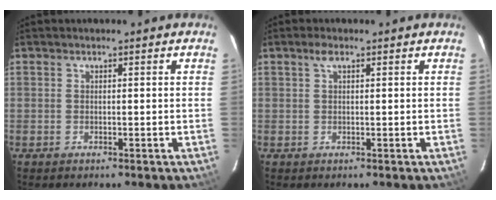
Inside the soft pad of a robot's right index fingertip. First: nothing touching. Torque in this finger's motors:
{"motor_torque": [0.12, 0.00, 0.02, 0.03]}